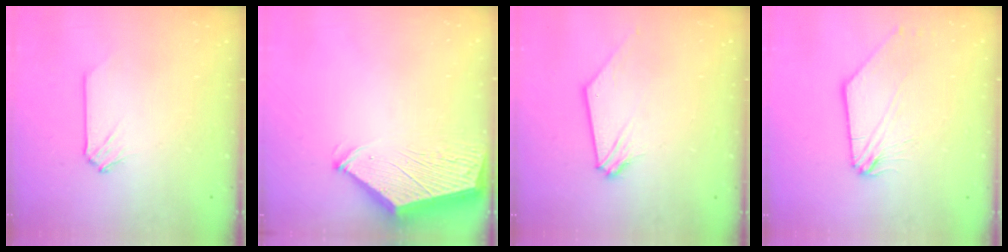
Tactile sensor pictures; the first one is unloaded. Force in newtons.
{"total": 3.8, "press": 3.7, "slide": 0.6}
{"total": 0.9, "press": 0.8, "slide": 0.2}
{"total": 4.3, "press": 4.2, "slide": 0.7}